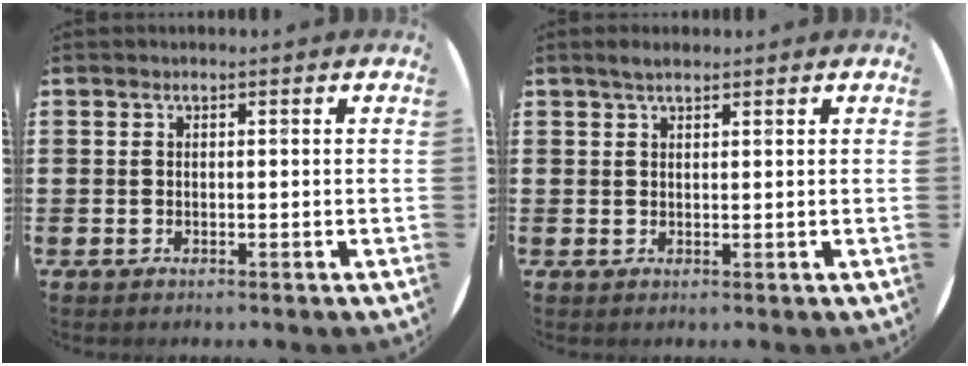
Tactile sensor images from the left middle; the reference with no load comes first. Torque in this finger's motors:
{"motor_torque": [0.52, -0.47, 0.03, 0.00]}